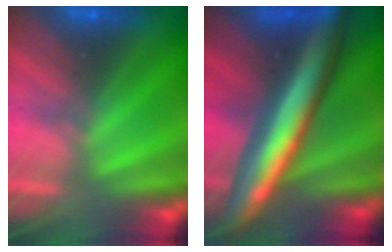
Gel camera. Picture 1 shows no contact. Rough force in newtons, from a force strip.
{"total": 6.3}